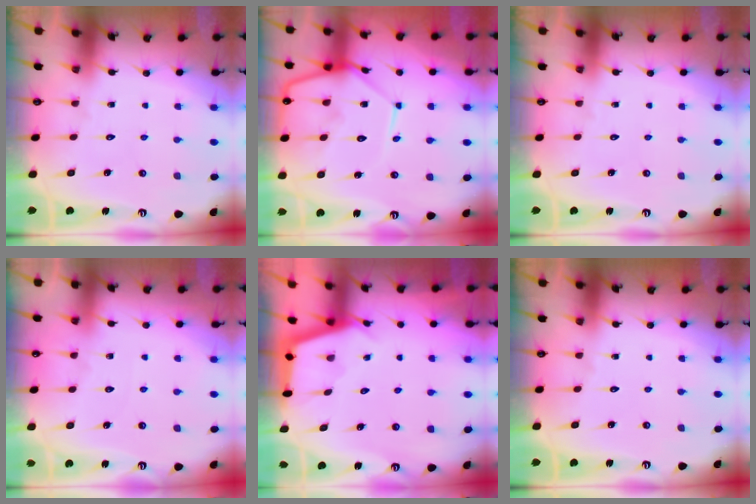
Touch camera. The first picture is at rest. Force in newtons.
{"total": 13.9, "press": 13.9, "slide": 1.4}
{"total": 0.0}
{"total": 3.0, "press": 2.9, "slide": 0.4}
{"total": 2.8, "press": 2.8, "slide": 0.4}
{"total": 0.0}